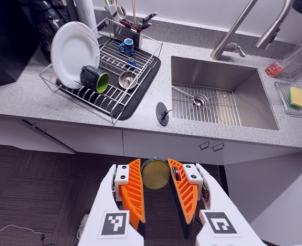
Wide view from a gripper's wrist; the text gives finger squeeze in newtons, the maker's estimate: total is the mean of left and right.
{"total": 8.2, "left": 8.4, "right": 8.1}